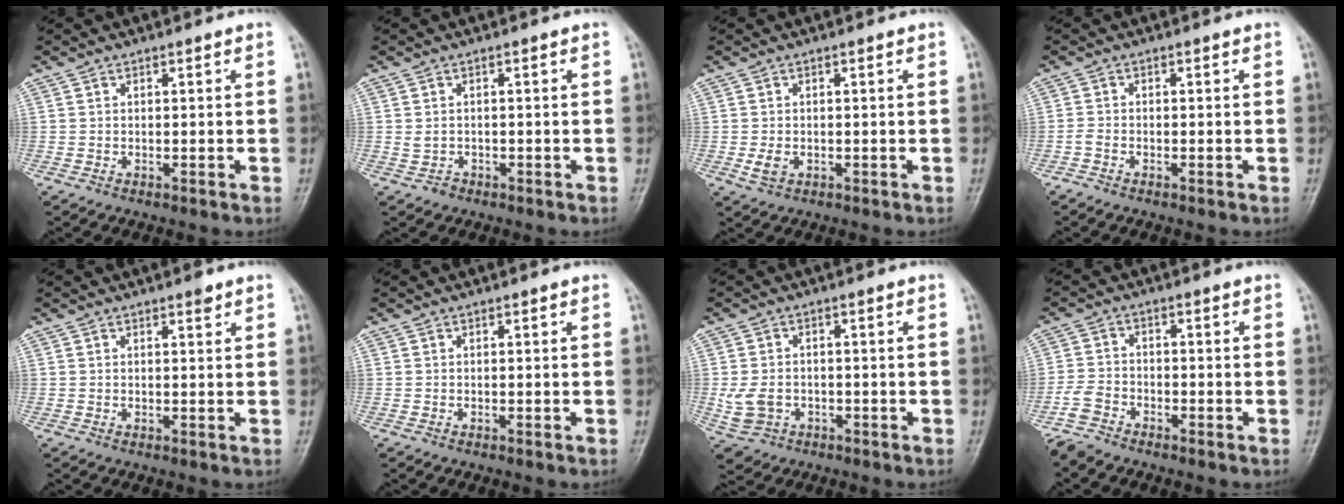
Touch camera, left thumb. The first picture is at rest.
{"total": 1.6, "force": [-0.5, 1.4, 0.6], "torque": [-0.009, 0.004, -0.006]}
{"total": 2.4, "force": [-0.6, 1.7, 1.5], "torque": [-0.029, -0.002, -0.008]}
{"total": 1.3, "force": [-1.0, 0.6, 0.5], "torque": [-0.015, 0.001, -0.026]}
{"total": 1.3, "force": [0.9, 0.4, 0.9], "torque": [-0.010, -0.005, 0.013]}
{"total": 0.0}
{"total": 5.6, "force": [-1.3, 4.6, 3.0], "torque": [-0.058, 0.007, -0.016]}
{"total": 4.1, "force": [-3.7, 1.7, 0.9], "torque": [-0.024, 0.004, -0.083]}